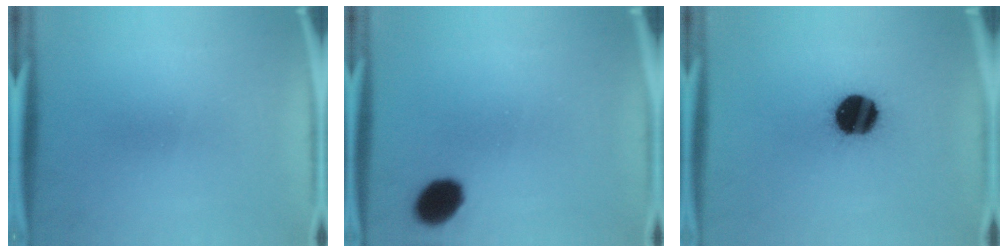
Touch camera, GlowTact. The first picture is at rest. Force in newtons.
{"total": 7.3}
{"total": 14.9}